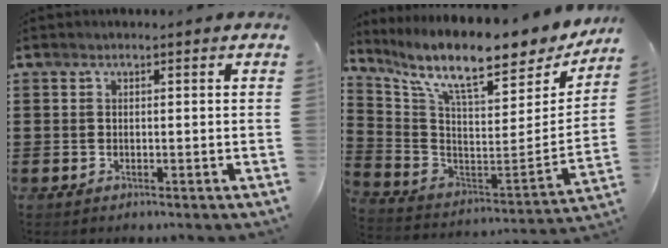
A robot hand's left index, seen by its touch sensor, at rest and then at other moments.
{"total": 11.5, "force": [9.2, 1.3, 6.8], "torque": [-0.153, -0.076, 0.151]}